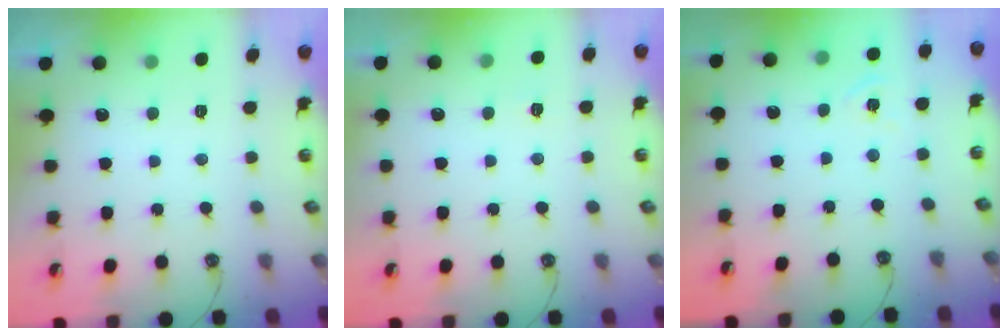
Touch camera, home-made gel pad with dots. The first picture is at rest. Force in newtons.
{"total": 3.4, "press": 3.4, "slide": 0.4}
{"total": 3.8, "press": 3.8, "slide": 0.5}